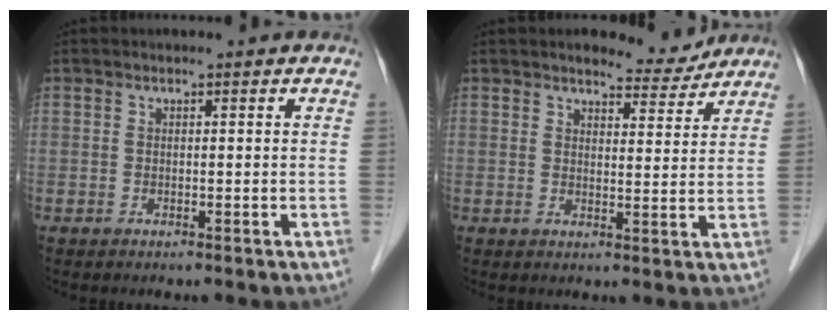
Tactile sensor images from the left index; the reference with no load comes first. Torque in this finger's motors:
{"motor_torque": [0.49, -0.56, 0.01, 0.00]}